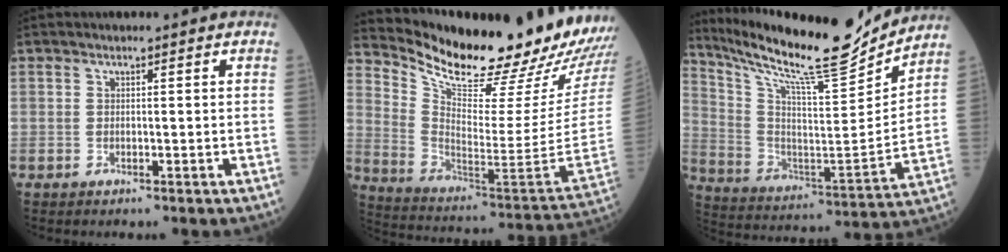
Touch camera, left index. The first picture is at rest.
{"total": 28.0, "force": [24.8, 0.8, 13.0], "torque": [-0.224, -0.118, 0.358]}
{"total": 21.3, "force": [19.4, 0.7, 8.6], "torque": [-0.173, -0.052, 0.312]}